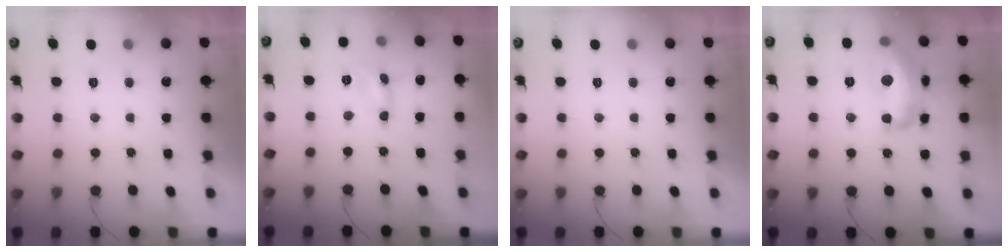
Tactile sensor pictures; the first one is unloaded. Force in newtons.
{"total": 1.6, "press": 1.6, "slide": 0.1}
{"total": 0.0}
{"total": 15.0, "press": 15.0, "slide": 1.1}